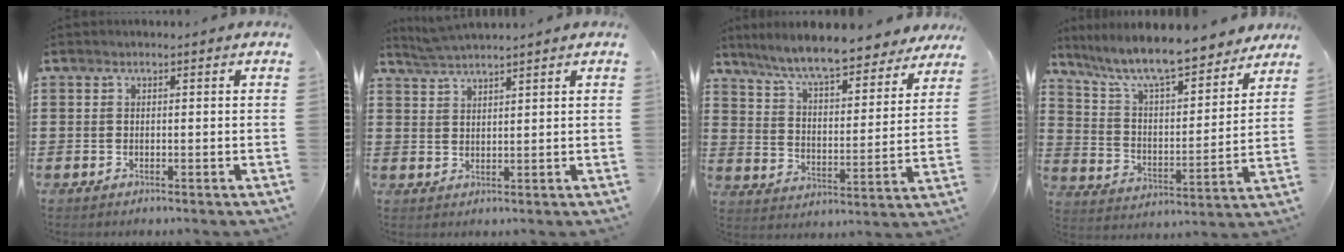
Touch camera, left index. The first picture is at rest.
{"total": 2.9, "force": [2.8, -0.4, 0.5], "torque": [-0.017, -0.001, 0.053]}
{"total": 8.8, "force": [7.9, 0.4, 3.7], "torque": [-0.103, -0.044, 0.138]}
{"total": 9.2, "force": [8.2, 0.8, 4.2], "torque": [-0.115, -0.052, 0.138]}